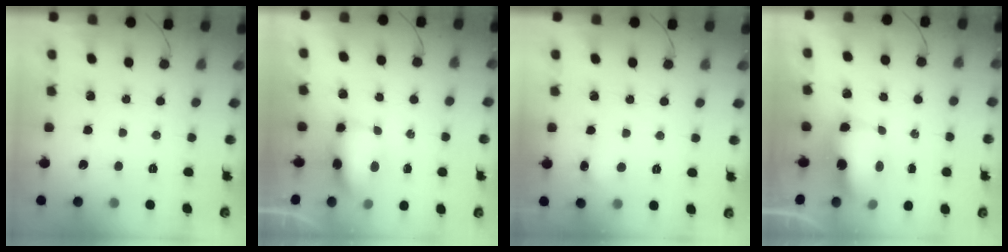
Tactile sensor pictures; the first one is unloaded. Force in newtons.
{"total": 6.8, "press": 6.8, "slide": 0.7}
{"total": 6.5, "press": 6.3, "slide": 1.8}
{"total": 8.1, "press": 8.0, "slide": 1.5}